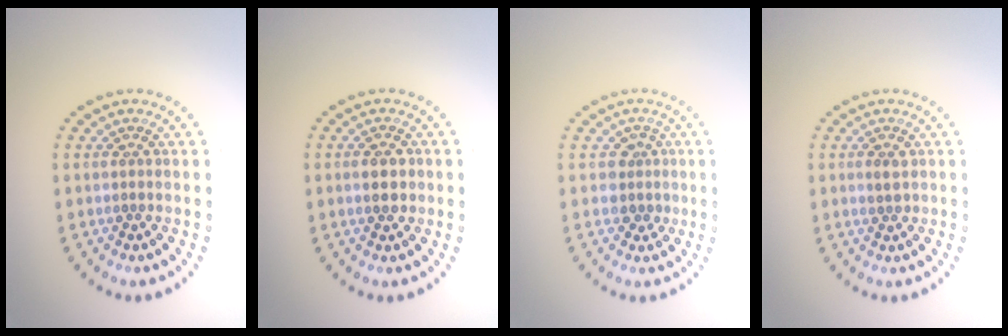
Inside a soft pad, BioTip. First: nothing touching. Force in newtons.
{"total": 2.4, "press": 2.4, "slide": 0.1}
{"total": 1.9, "press": 1.6, "slide": 1.1}
{"total": 1.1, "press": 1.1, "slide": 0.2}